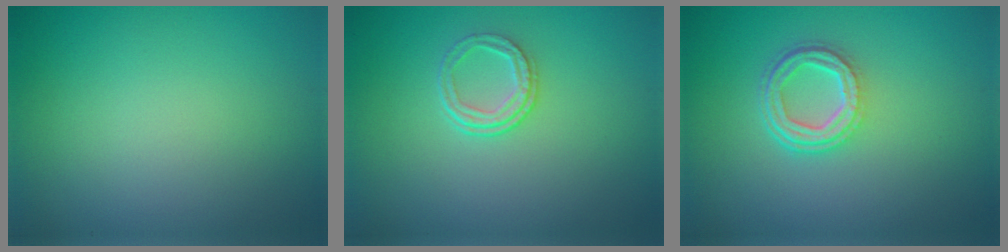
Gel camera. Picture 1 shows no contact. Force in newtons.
{"total": 2.1, "press": 1.4, "slide": 1.5}
{"total": 3.8, "press": 2.9, "slide": 2.4}